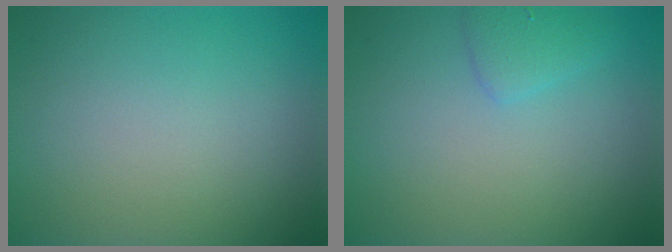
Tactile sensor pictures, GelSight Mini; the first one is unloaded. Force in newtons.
{"total": 1.6, "press": 1.6, "slide": 0.1}